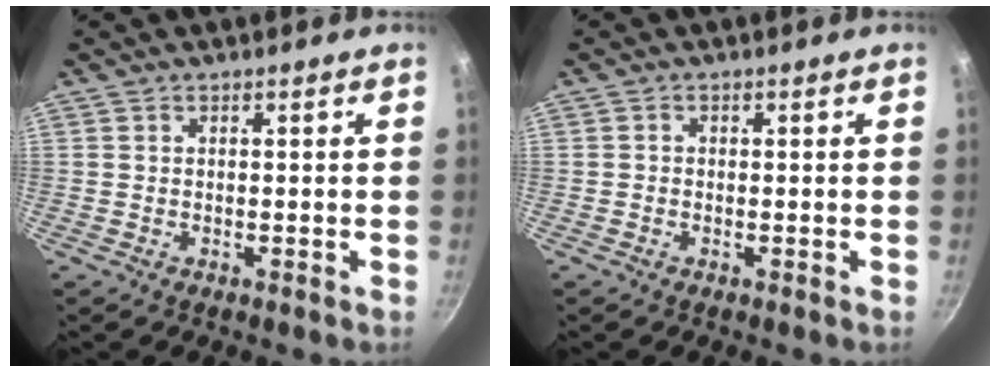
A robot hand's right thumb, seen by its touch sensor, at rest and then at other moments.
{"total": 0.5, "force": [-0.2, 0.5, 0.1], "torque": [-0.001, 0.002, -0.005]}